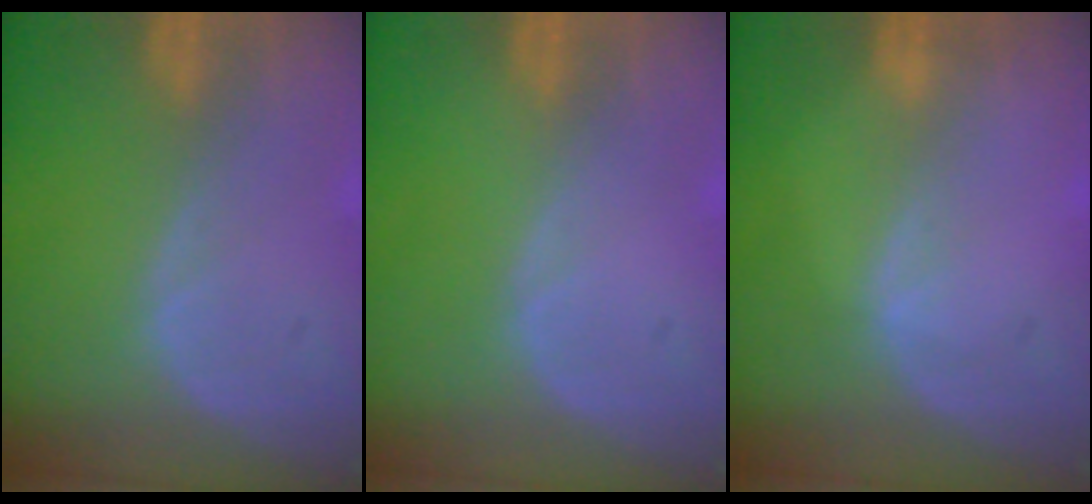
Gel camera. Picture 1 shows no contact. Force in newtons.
{"total": 0.0}
{"total": 0.6, "press": 0.5, "slide": 0.2}